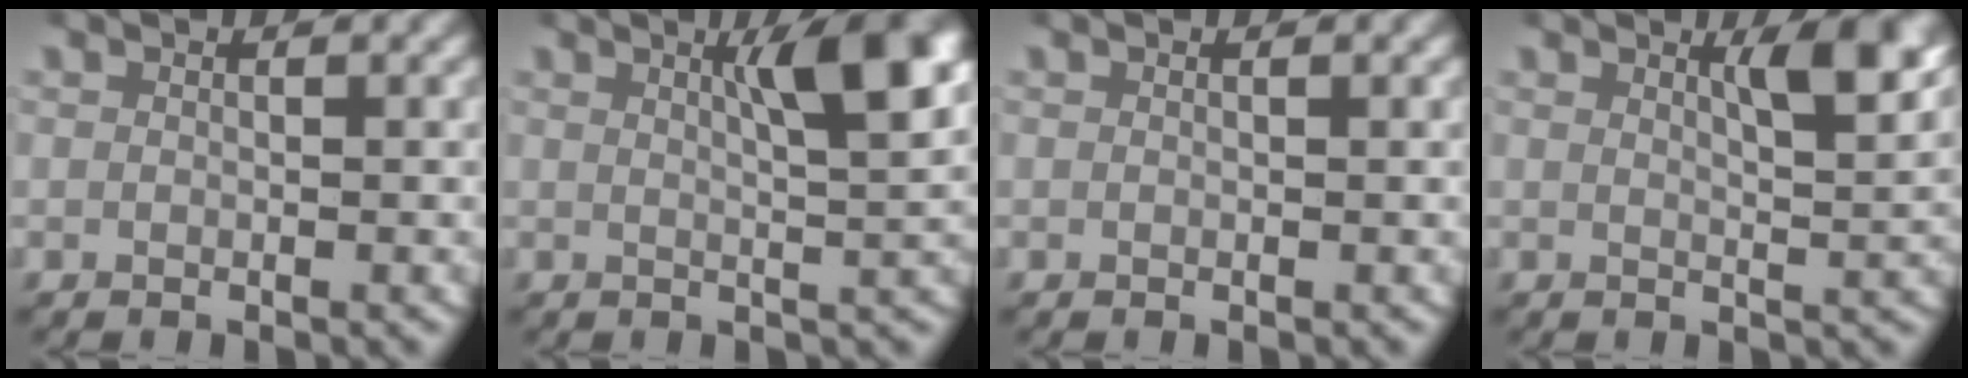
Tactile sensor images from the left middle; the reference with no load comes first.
{"total": 5.6, "force": [2.0, 1.1, 5.1], "torque": [-0.075, 0.005, 0.028]}
{"total": 0.0}
{"total": 4.2, "force": [2.0, 0.7, 3.6], "torque": [-0.054, -0.007, 0.033]}